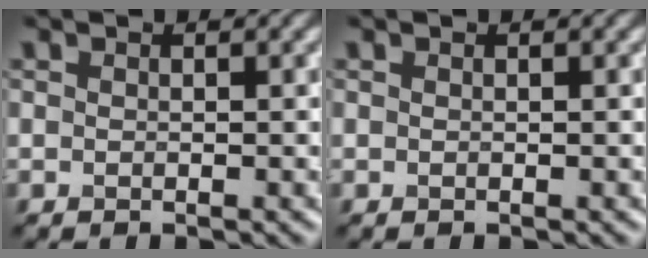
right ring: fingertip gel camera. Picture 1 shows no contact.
{"total": 0.0}